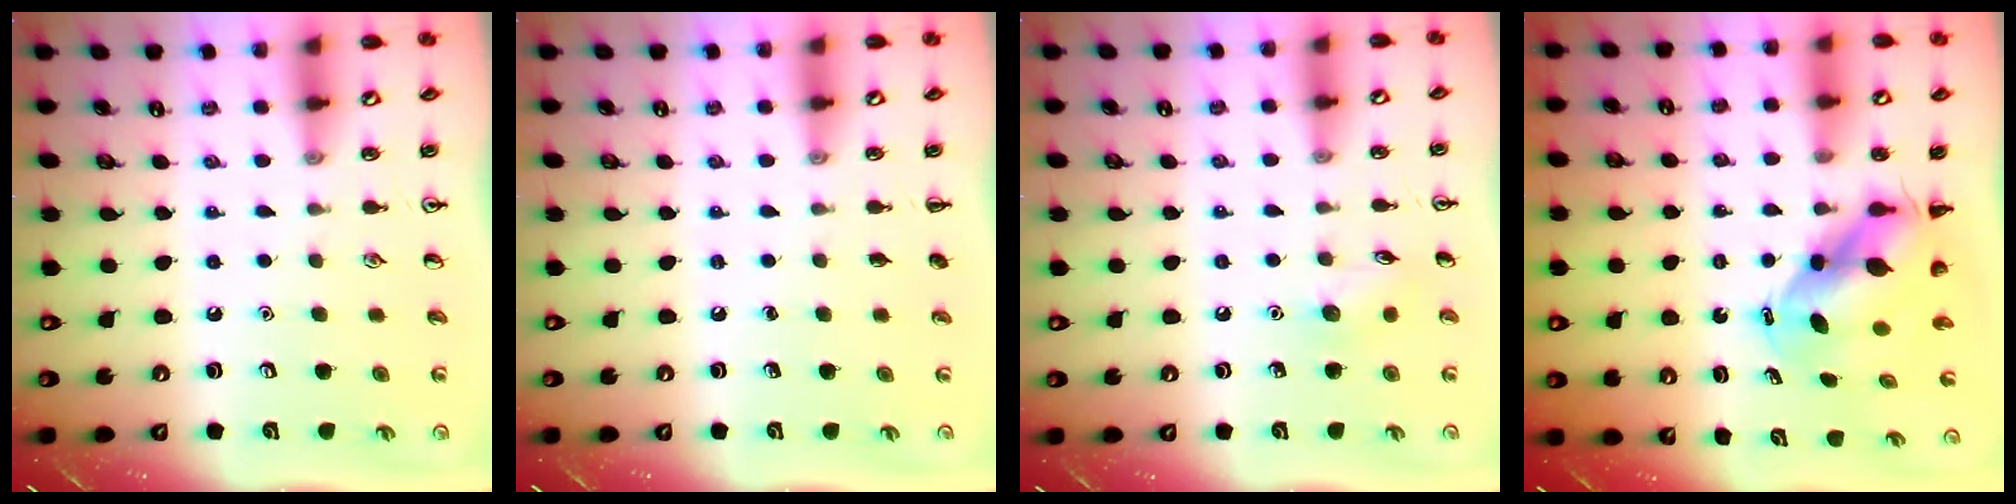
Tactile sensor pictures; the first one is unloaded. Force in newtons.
{"total": 0.0}
{"total": 5.7, "press": 5.5, "slide": 1.4}
{"total": 6.8, "press": 6.6, "slide": 1.6}